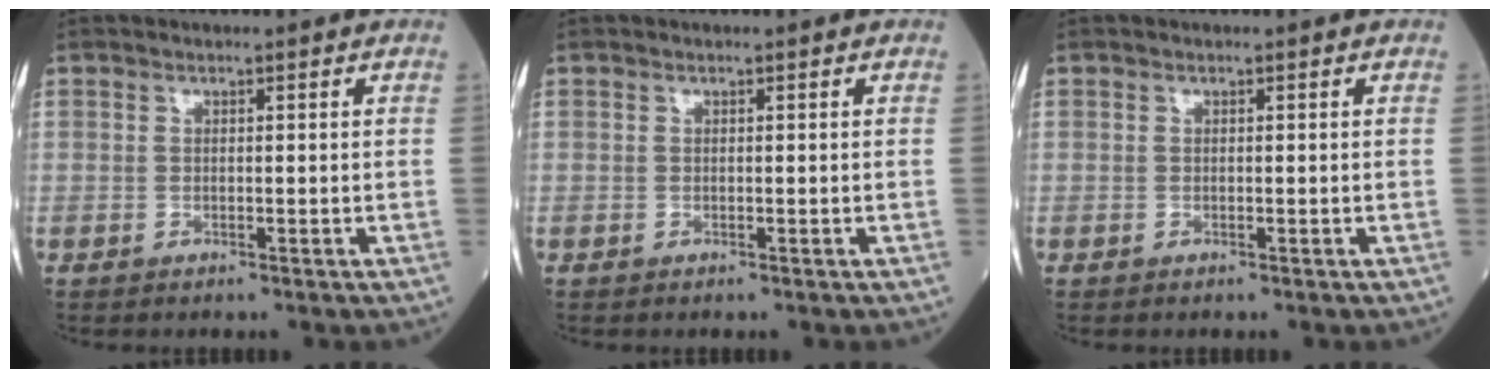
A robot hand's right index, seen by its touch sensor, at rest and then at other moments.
{"total": 0.0}
{"total": 0.0}